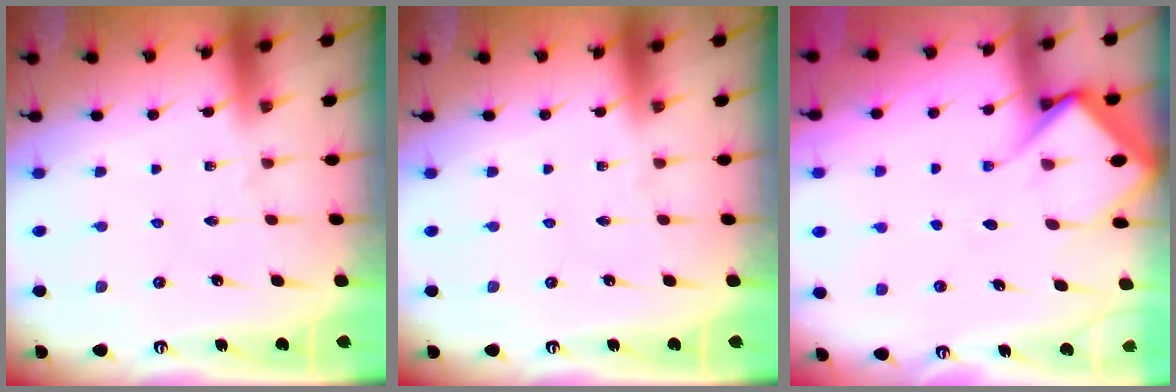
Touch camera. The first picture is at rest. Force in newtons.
{"total": 0.0}
{"total": 9.2, "press": 9.2, "slide": 0.9}